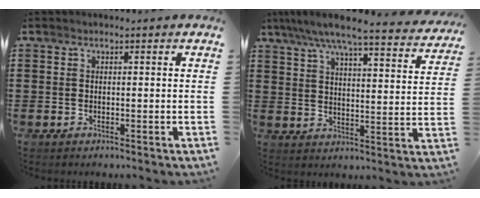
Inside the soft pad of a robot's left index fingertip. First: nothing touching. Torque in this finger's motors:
{"motor_torque": [2.14, 0.00, 0.58, 0.21]}